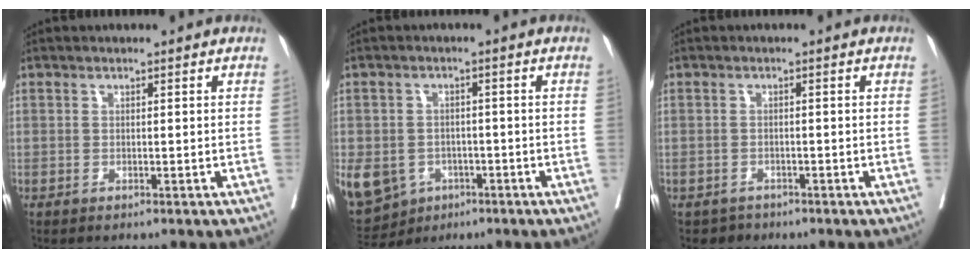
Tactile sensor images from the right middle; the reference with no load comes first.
{"total": 19.1, "force": [-7.5, 15.9, 7.5], "torque": [-0.279, -0.013, -0.106]}
{"total": 1.8, "force": [-1.4, 1.1, -0.4], "torque": [0.002, 0.004, -0.024]}